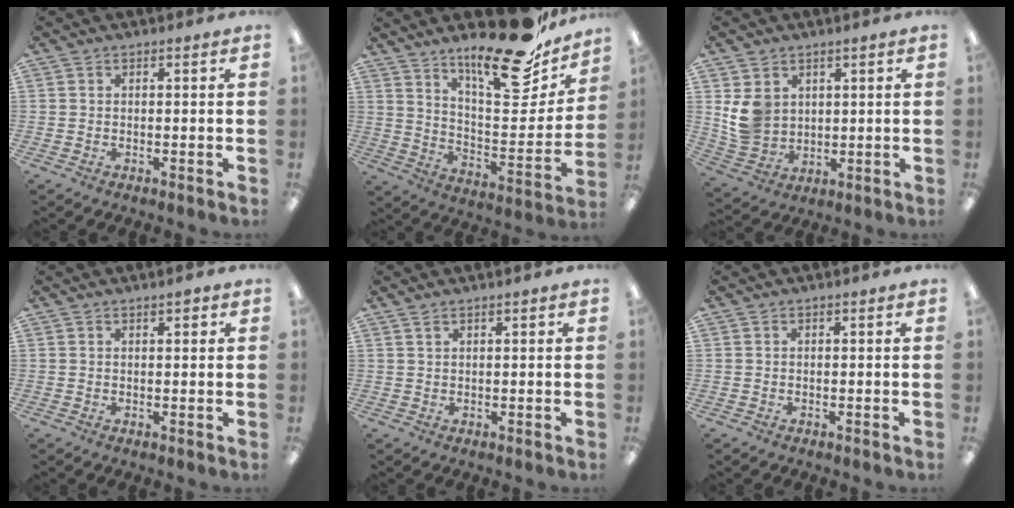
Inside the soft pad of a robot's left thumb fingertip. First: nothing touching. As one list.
[{"total": 22.2, "force": [17.2, 6.1, 12.5], "torque": [-0.185, -0.123, 0.283]}, {"total": 8.0, "force": [2.5, 6.9, 3.1], "torque": [-0.056, 0.002, 0.053]}, {"total": 1.1, "force": [0.7, 0.5, 0.6], "torque": [-0.003, -0.002, 0.011]}, {"total": 1.2, "force": [0.8, 0.6, 0.6], "torque": [-0.014, 0.002, 0.014]}, {"total": 0.0}]